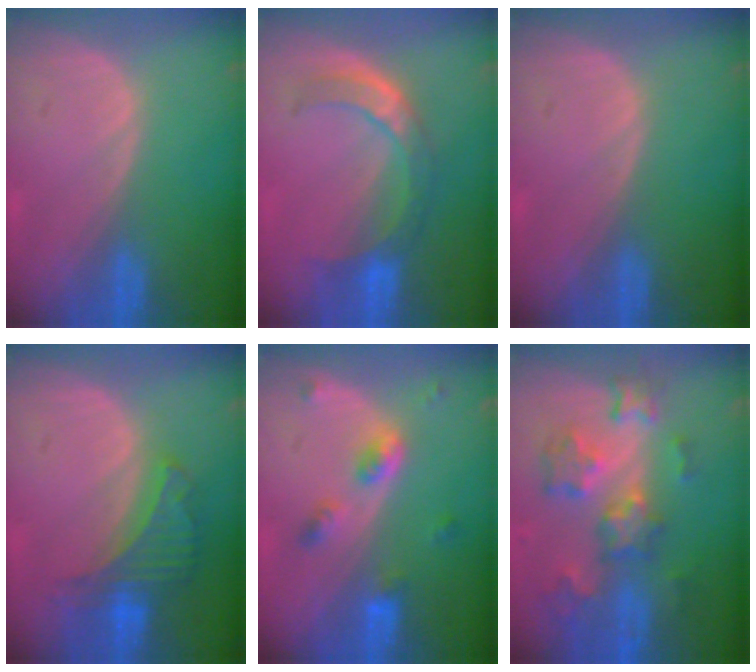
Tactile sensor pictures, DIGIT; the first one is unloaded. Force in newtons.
{"total": 6.6, "press": 6.2, "slide": 2.3}
{"total": 0.0}
{"total": 6.5, "press": 6.0, "slide": 2.4}
{"total": 4.6, "press": 4.4, "slide": 1.4}
{"total": 9.2, "press": 8.1, "slide": 4.3}